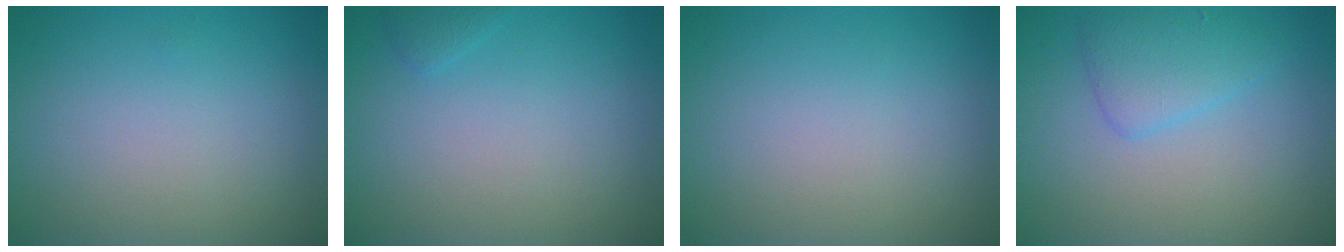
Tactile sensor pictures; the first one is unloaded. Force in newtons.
{"total": 0.7, "press": 0.7, "slide": 0.1}
{"total": 0.0}
{"total": 2.8, "press": 2.8, "slide": 0.3}